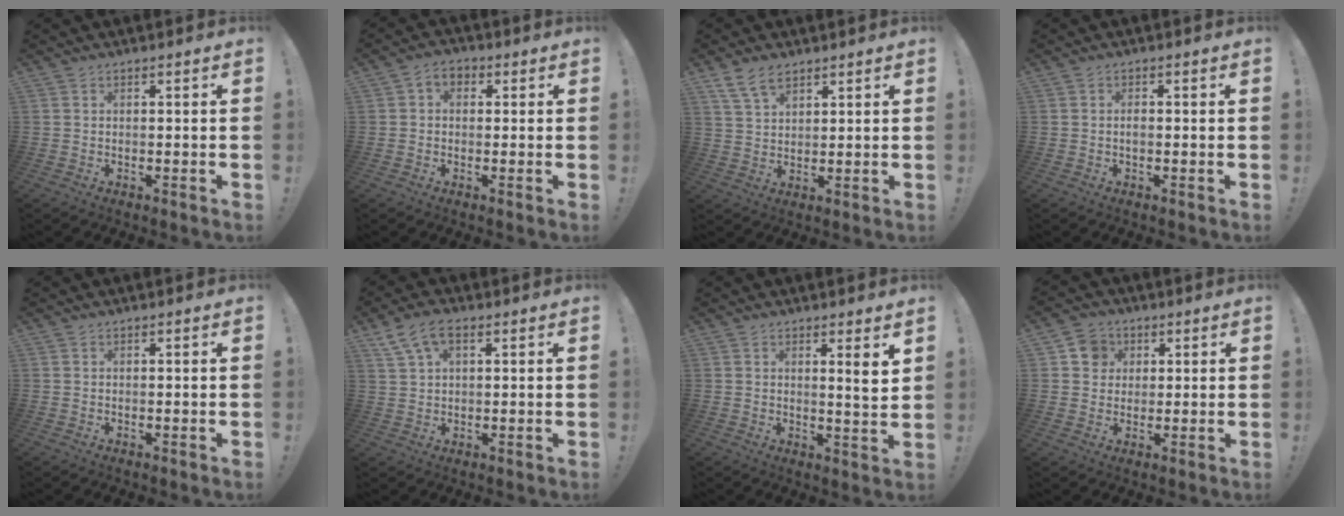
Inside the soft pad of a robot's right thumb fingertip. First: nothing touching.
{"total": 3.8, "force": [0.4, 3.0, 2.3], "torque": [-0.040, 0.007, 0.008]}
{"total": 7.5, "force": [5.0, 4.0, 3.7], "torque": [-0.074, -0.011, 0.099]}
{"total": 1.2, "force": [-0.4, 0.6, 0.9], "torque": [-0.026, 0.006, -0.007]}
{"total": 0.0}
{"total": 7.7, "force": [3.7, 4.1, 5.3], "torque": [-0.096, 0.001, 0.074]}
{"total": 4.9, "force": [2.4, 0.0, 4.2], "torque": [-0.045, -0.027, 0.031]}
{"total": 6.9, "force": [2.0, 6.3, 1.9], "torque": [-0.026, 0.000, 0.041]}